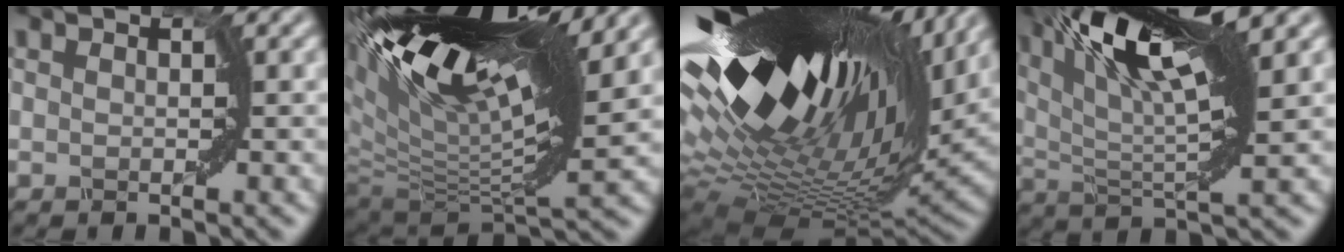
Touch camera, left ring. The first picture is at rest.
{"total": 15.7, "force": [7.3, 4.9, 13.0], "torque": [-0.259, 0.032, 0.127]}
{"total": 19.8, "force": [8.3, 7.8, 16.2], "torque": [-0.302, 0.015, 0.148]}
{"total": 12.0, "force": [6.3, 2.7, 9.9], "torque": [-0.167, 0.014, 0.106]}